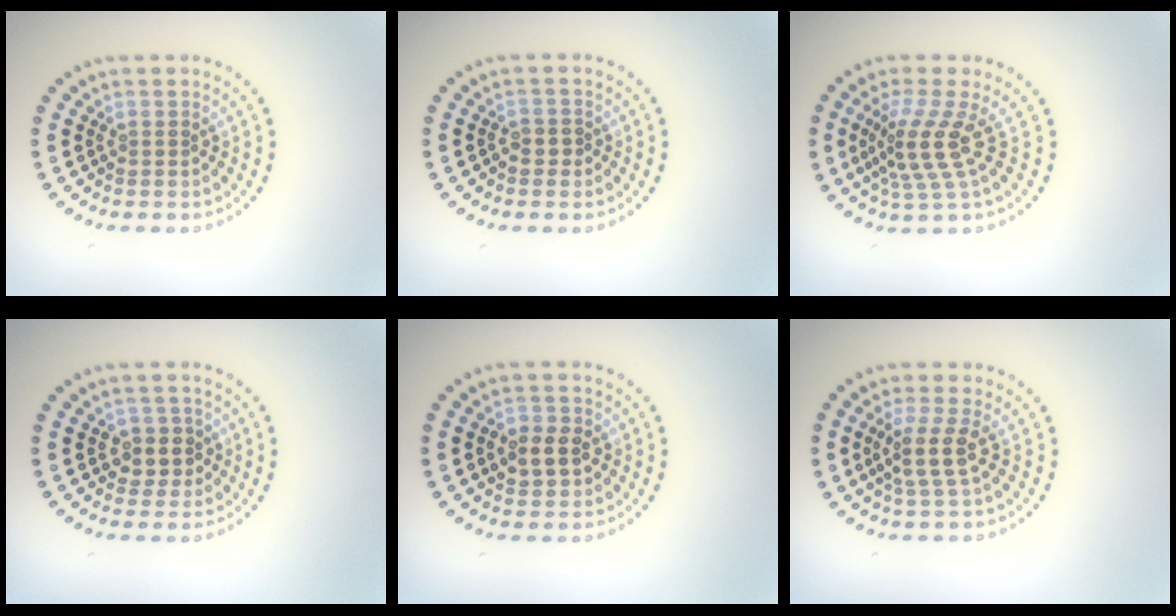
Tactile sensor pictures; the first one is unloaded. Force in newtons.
{"total": 0.7, "press": 0.6, "slide": 0.4}
{"total": 3.9, "press": 2.7, "slide": 2.8}
{"total": 2.3, "press": 2.1, "slide": 1.0}
{"total": 2.9, "press": 2.9, "slide": 0.4}
{"total": 2.7, "press": 2.3, "slide": 1.6}